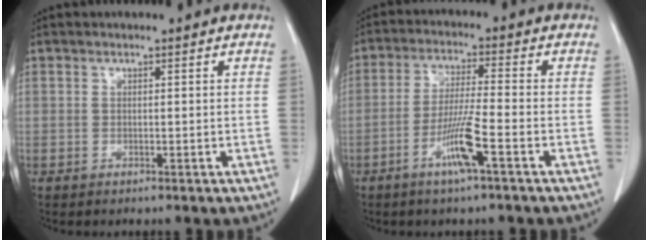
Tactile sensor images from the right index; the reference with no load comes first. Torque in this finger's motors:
{"motor_torque": [0.80, -0.62, 0.16, 0.07]}